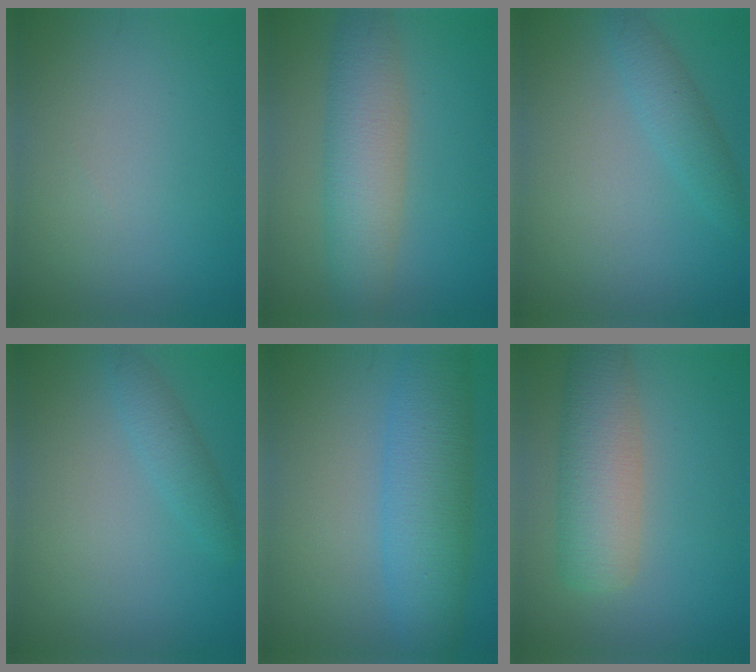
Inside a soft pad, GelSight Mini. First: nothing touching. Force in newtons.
{"total": 5.9, "press": 5.9, "slide": 0.4}
{"total": 2.2, "press": 2.2, "slide": 0.0}
{"total": 1.9, "press": 1.9, "slide": 0.1}
{"total": 7.2, "press": 7.2, "slide": 0.2}
{"total": 6.0, "press": 6.0, "slide": 0.3}